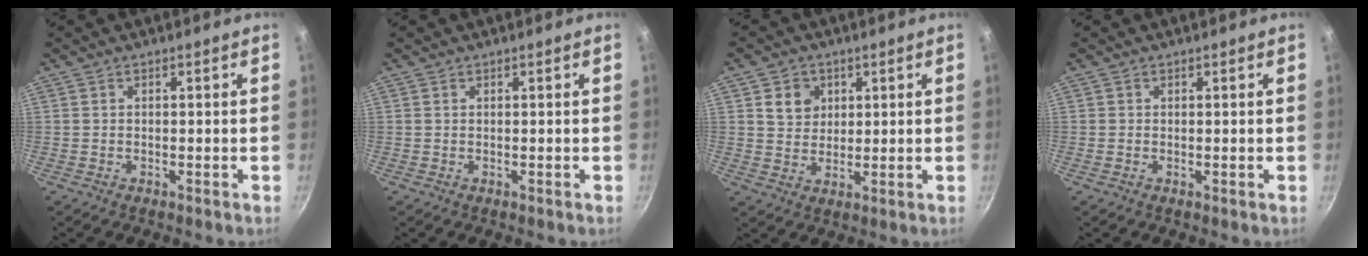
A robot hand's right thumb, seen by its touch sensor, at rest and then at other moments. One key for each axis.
{"total": 0.0}
{"total": 5.8, "fx": 2.0, "fy": 4.9, "fz": 2.3, "tx": -0.011, "ty": -0.003, "tz": 0.037}
{"total": 0.0}